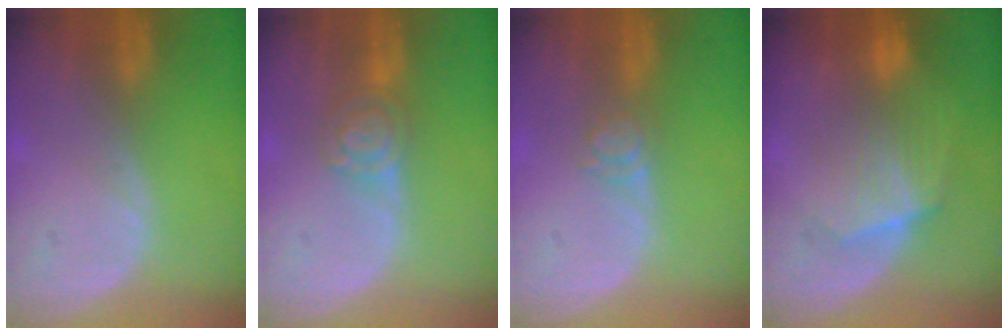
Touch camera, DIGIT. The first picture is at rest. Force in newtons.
{"total": 5.0, "press": 4.3, "slide": 2.5}
{"total": 3.0, "press": 2.5, "slide": 1.7}
{"total": 7.1, "press": 7.0, "slide": 0.9}